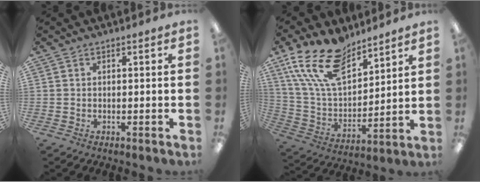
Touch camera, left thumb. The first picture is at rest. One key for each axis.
{"total": 18.5, "fx": 12.7, "fy": 9.1, "fz": 10.0, "tx": -0.212, "ty": -0.061, "tz": 0.235}